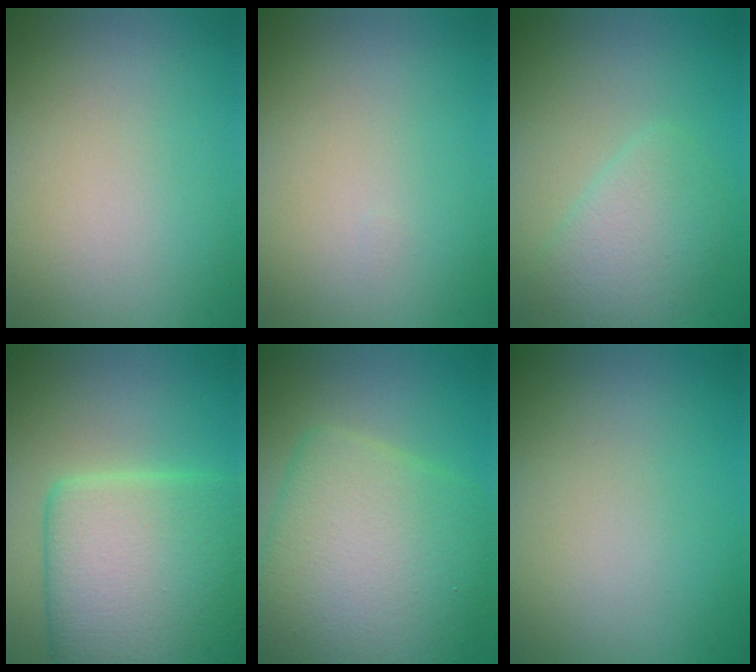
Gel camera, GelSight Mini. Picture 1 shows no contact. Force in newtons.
{"total": 0.0}
{"total": 3.2, "press": 3.2, "slide": 0.1}
{"total": 10.1, "press": 10.1, "slide": 0.6}
{"total": 9.6, "press": 9.6, "slide": 0.3}
{"total": 0.0}